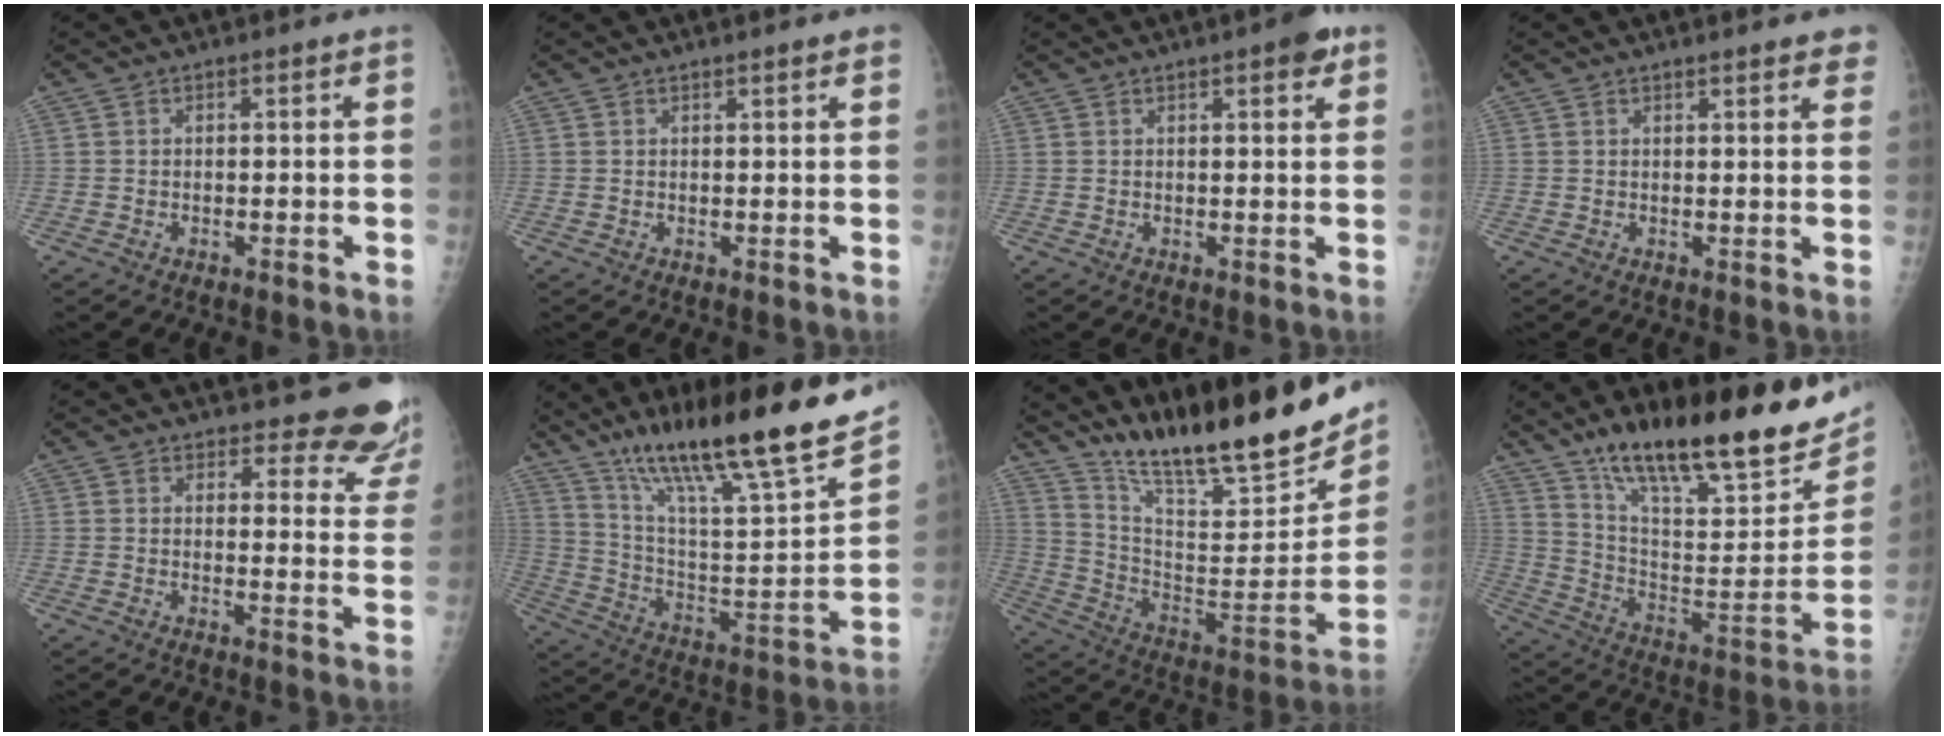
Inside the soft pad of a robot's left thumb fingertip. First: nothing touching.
{"total": 2.4, "force": [1.9, 0.2, 1.4], "torque": [-0.011, 0.001, 0.021]}
{"total": 4.1, "force": [2.3, 1.2, 3.2], "torque": [-0.032, -0.006, 0.025]}
{"total": 5.3, "force": [4.4, 1.2, 2.7], "torque": [-0.011, -0.010, 0.044]}
{"total": 12.2, "force": [11.6, 3.6, 1.1], "torque": [0.039, -0.108, 0.102]}
{"total": 29.1, "force": [19.8, 4.8, 20.8], "torque": [-0.311, -0.051, 0.328]}
{"total": 28.3, "force": [22.2, 5.9, 16.4], "torque": [-0.235, -0.107, 0.354]}
{"total": 30.4, "force": [20.2, 8.5, 21.1], "torque": [-0.299, -0.063, 0.326]}